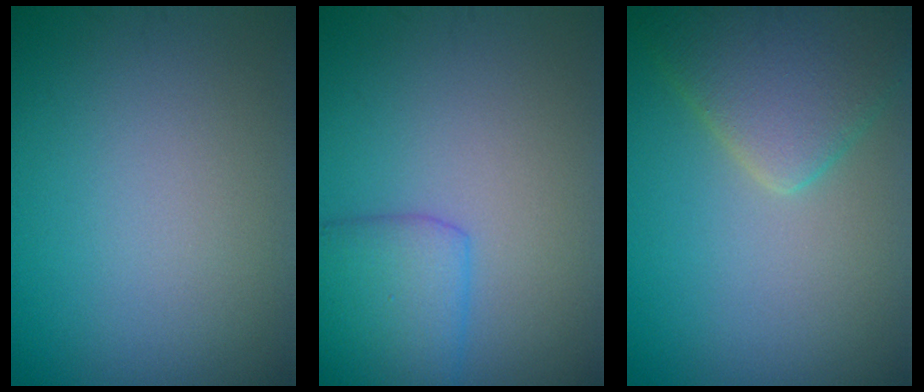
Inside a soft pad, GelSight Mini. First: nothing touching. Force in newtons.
{"total": 3.8, "press": 3.8, "slide": 0.1}
{"total": 5.0, "press": 5.0, "slide": 0.5}